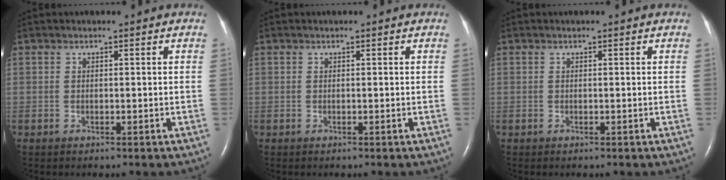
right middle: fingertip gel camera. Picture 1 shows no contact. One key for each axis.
{"total": 0.0}
{"total": 0.0}